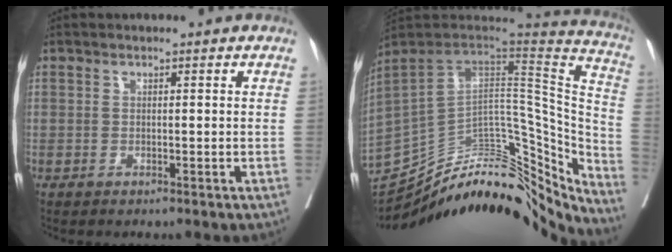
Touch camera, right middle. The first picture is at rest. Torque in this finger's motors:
{"motor_torque": [0.42, -1.36, -0.05, -0.01]}